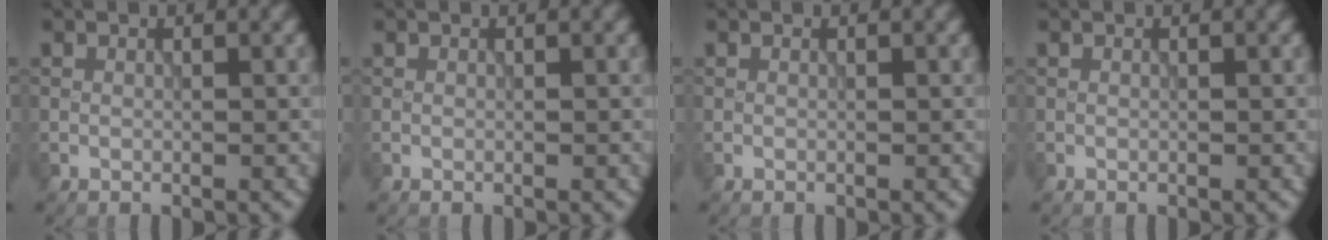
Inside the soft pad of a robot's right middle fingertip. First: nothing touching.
{"total": 0.0}
{"total": 0.0}
{"total": 0.0}